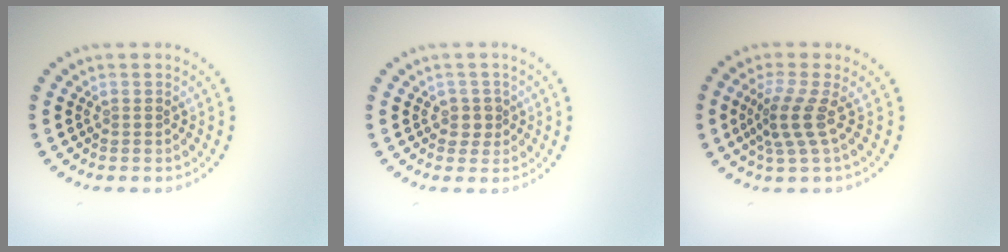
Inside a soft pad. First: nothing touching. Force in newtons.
{"total": 1.4, "press": 1.1, "slide": 0.8}
{"total": 2.9, "press": 2.1, "slide": 2.0}